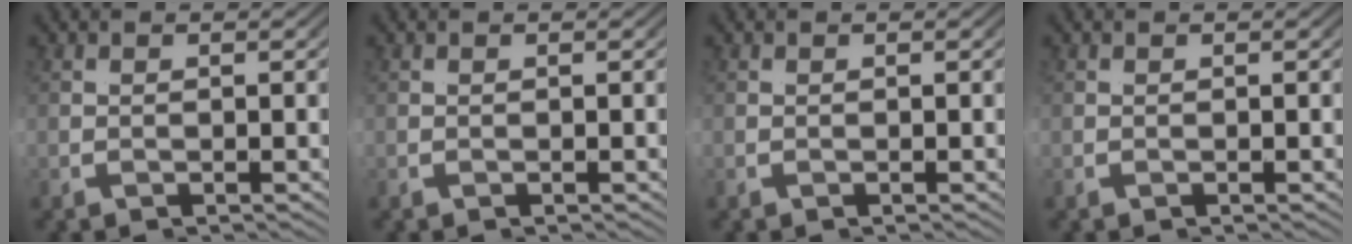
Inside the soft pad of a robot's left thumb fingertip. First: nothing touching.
{"total": 0.0}
{"total": 0.0}
{"total": 0.0}